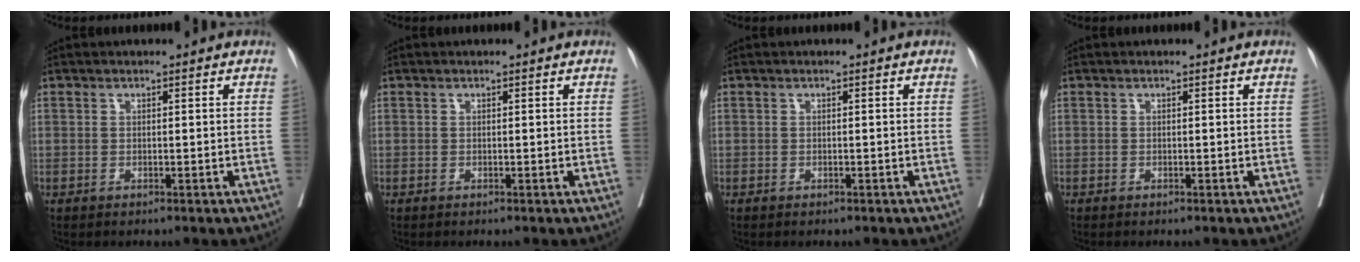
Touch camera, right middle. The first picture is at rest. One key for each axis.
{"total": 0.0}
{"total": 0.0}
{"total": 0.0}